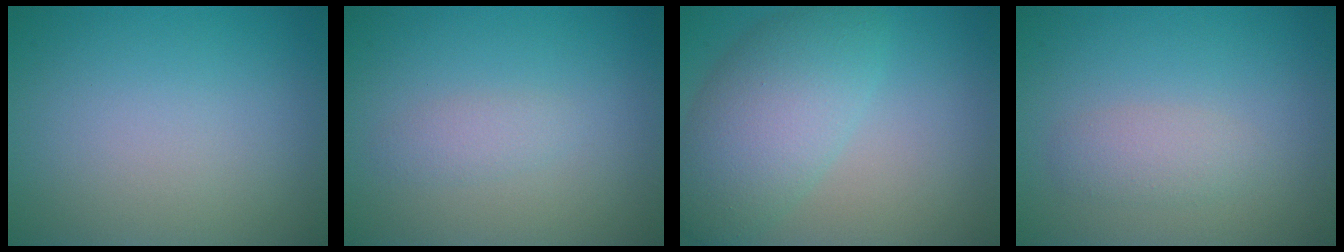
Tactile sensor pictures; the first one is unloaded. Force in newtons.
{"total": 1.2, "press": 1.2, "slide": 0.0}
{"total": 6.3, "press": 6.3, "slide": 0.2}
{"total": 1.9, "press": 1.9, "slide": 0.1}